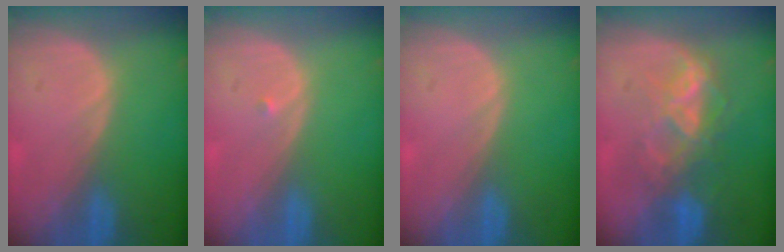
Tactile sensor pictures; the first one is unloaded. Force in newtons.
{"total": 0.5, "press": 0.4, "slide": 0.3}
{"total": 0.0}
{"total": 6.9, "press": 6.7, "slide": 1.7}